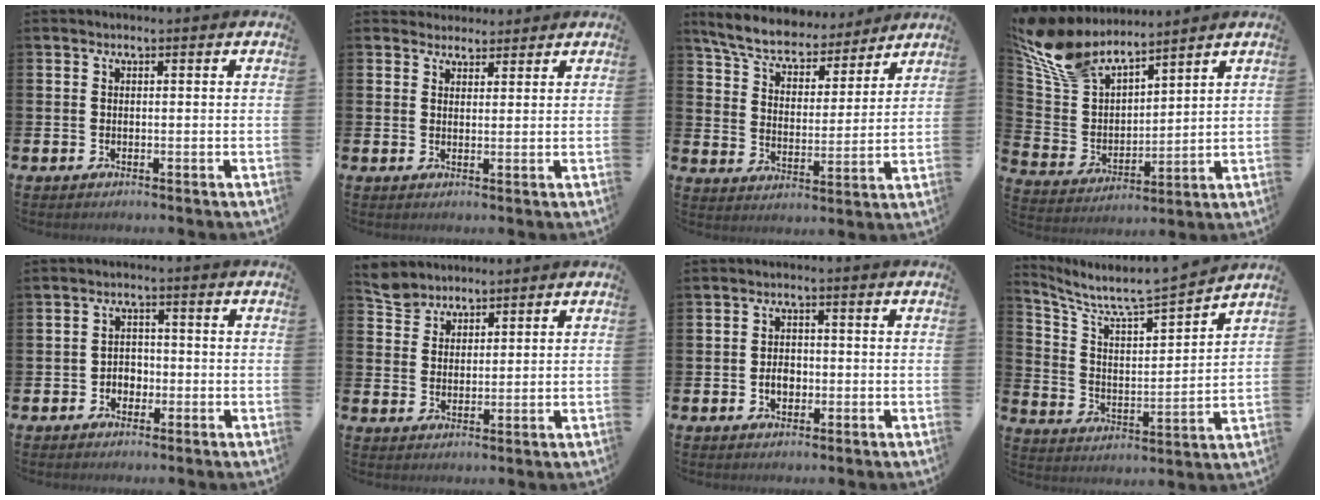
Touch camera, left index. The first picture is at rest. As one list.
[{"total": 3.0, "force": [2.7, 1.3, -0.2], "torque": [0.006, -0.011, 0.049]}, {"total": 7.5, "force": [7.0, 2.0, 1.9], "torque": [-0.075, -0.045, 0.124]}, {"total": 9.5, "force": [8.3, 3.5, 3.1], "torque": [-0.109, -0.043, 0.153]}, {"total": 2.5, "force": [-1.2, 2.0, 0.8], "torque": [-0.012, 0.003, -0.030]}, {"total": 4.2, "force": [4.0, 1.3, -0.2], "torque": [-0.012, -0.013, 0.076]}, {"total": 2.7, "force": [-0.6, 2.0, 1.7], "torque": [-0.017, -0.003, -0.018]}, {"total": 7.0, "force": [6.5, 0.2, 2.6], "torque": [-0.087, -0.057, 0.104]}]